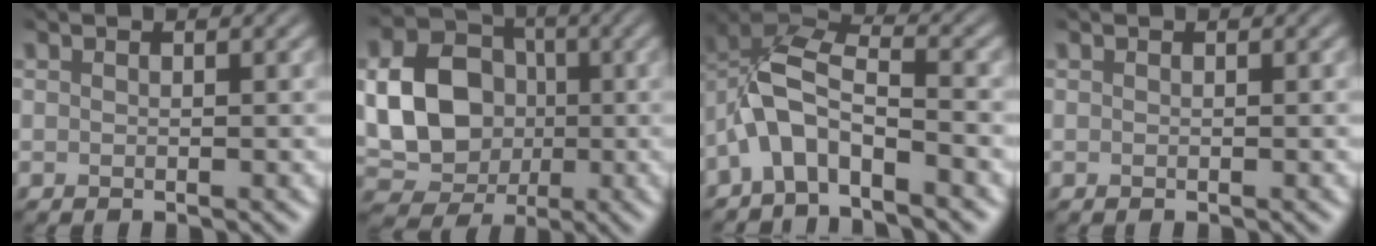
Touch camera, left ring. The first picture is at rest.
{"total": 9.2, "force": [-0.4, 7.4, 5.4], "torque": [-0.093, -0.007, -0.013]}
{"total": 5.8, "force": [-3.0, 2.4, 4.3], "torque": [-0.084, 0.012, -0.067]}
{"total": 0.0}